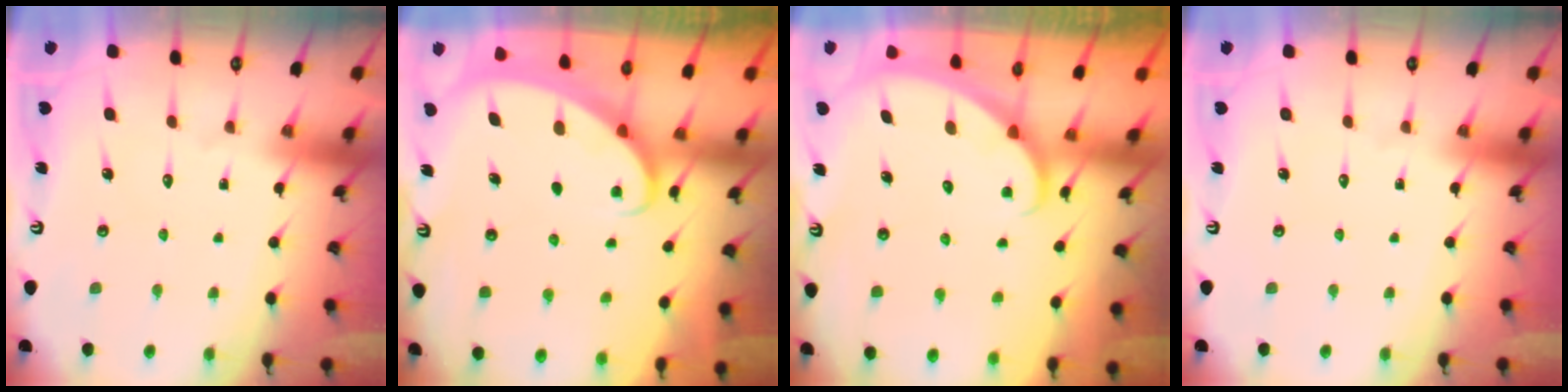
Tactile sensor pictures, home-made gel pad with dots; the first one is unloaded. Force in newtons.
{"total": 2.0, "press": 2.0, "slide": 0.0}
{"total": 1.9, "press": 1.9, "slide": 0.0}
{"total": 0.0}